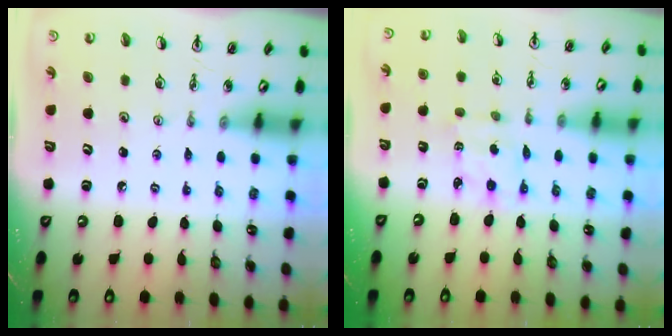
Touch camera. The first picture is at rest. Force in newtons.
{"total": 2.2, "press": 2.1, "slide": 0.7}